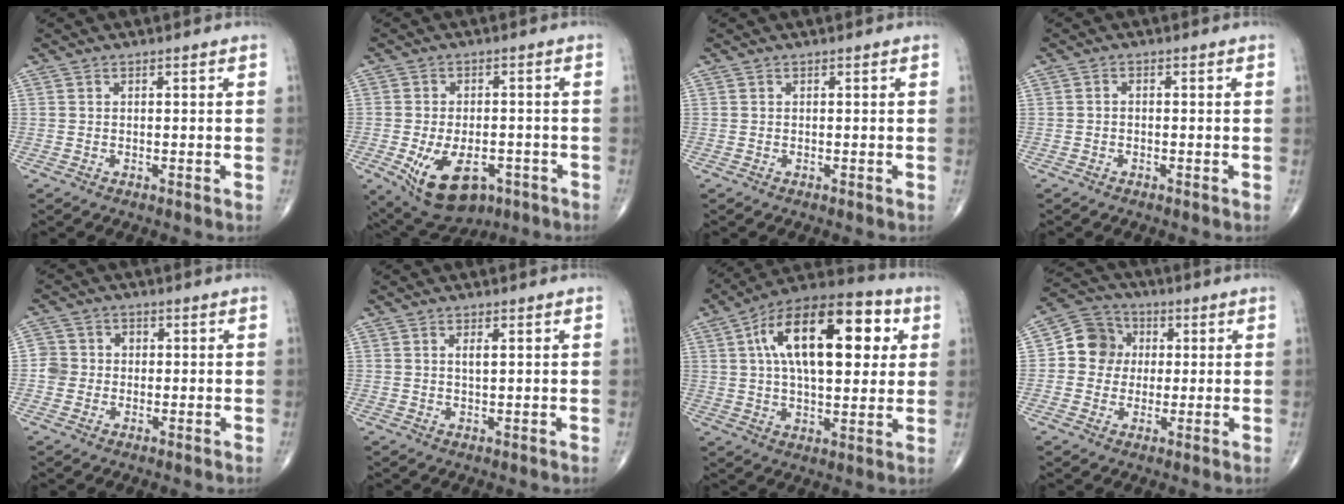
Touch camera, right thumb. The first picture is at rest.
{"total": 12.8, "force": [-5.4, 7.3, 9.0], "torque": [-0.141, 0.007, -0.069]}
{"total": 0.0}
{"total": 0.7, "force": [-0.3, 0.4, 0.5], "torque": [-0.006, 0.003, -0.009]}
{"total": 4.2, "force": [-0.4, 4.1, 1.1], "torque": [0.003, 0.012, -0.012]}
{"total": 1.8, "force": [0.7, 0.5, 1.6], "torque": [-0.030, -0.002, 0.011]}
{"total": 23.7, "force": [6.3, 11.3, 19.9], "torque": [-0.298, 0.016, 0.089]}
{"total": 8.7, "force": [0.9, 7.9, 3.4], "torque": [-0.028, 0.012, 0.003]}